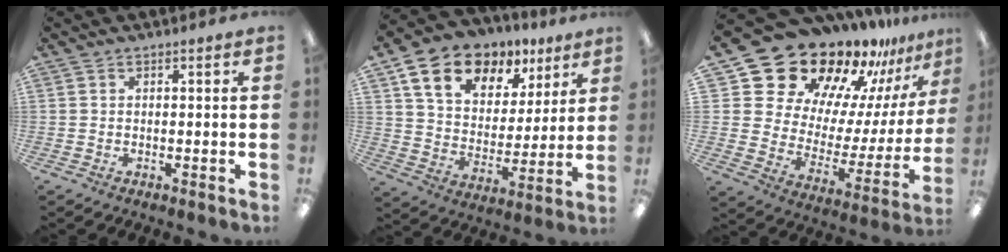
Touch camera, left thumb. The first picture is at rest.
{"total": 14.7, "force": [9.1, 9.4, 6.6], "torque": [-0.119, -0.041, 0.169]}
{"total": 23.4, "force": [20.2, 10.3, 6.0], "torque": [-0.118, -0.168, 0.375]}